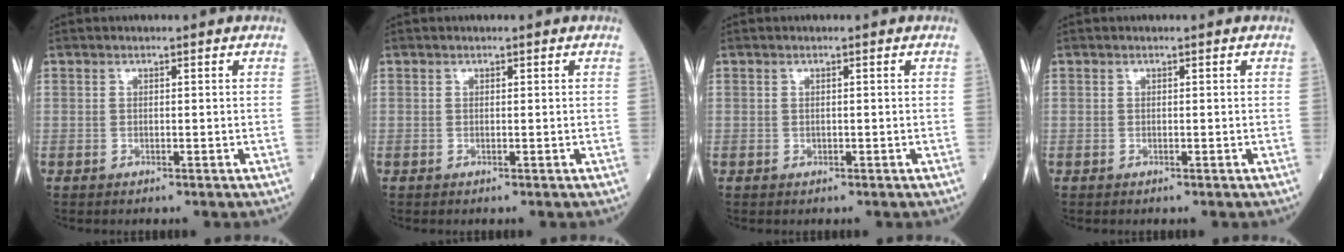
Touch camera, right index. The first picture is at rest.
{"total": 0.0}
{"total": 0.0}
{"total": 0.0}